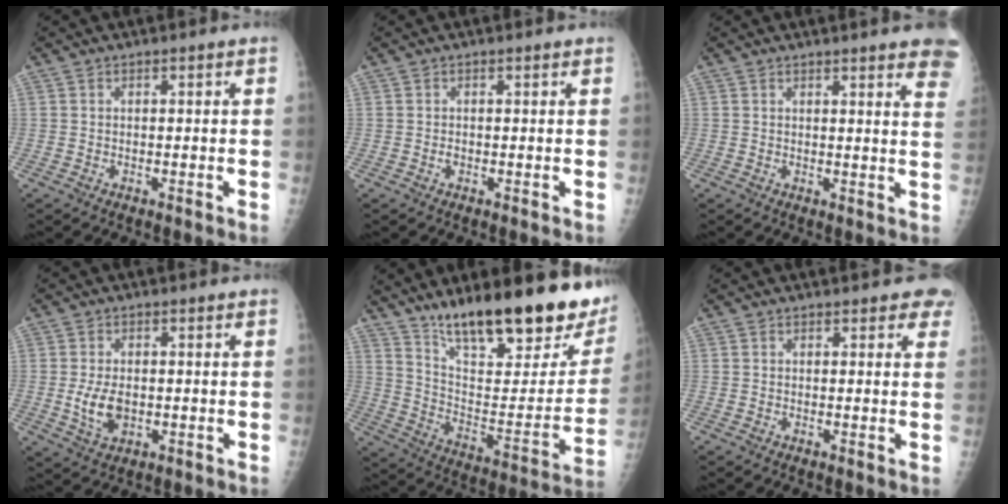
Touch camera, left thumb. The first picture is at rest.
{"total": 0.6, "force": [0.0, 0.4, 0.4], "torque": [-0.007, 0.000, -0.002]}
{"total": 11.6, "force": [8.9, 1.7, 7.3], "torque": [-0.064, -0.031, 0.083]}
{"total": 5.5, "force": [-0.4, 3.4, 4.3], "torque": [-0.077, -0.008, 0.000]}
{"total": 28.2, "force": [20.8, 7.9, 17.4], "torque": [-0.228, -0.097, 0.314]}
{"total": 3.9, "force": [3.1, 1.6, 1.6], "torque": [0.012, -0.006, 0.023]}